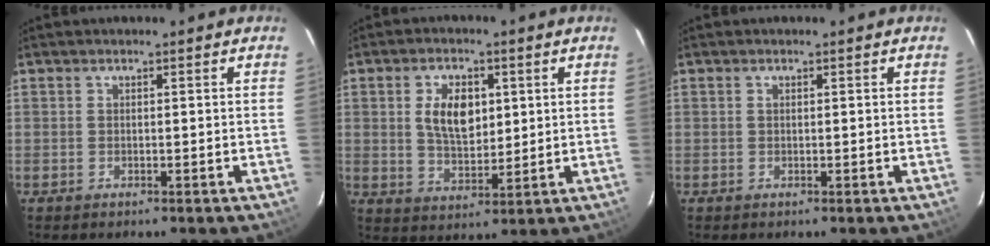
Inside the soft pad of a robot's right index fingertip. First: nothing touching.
{"total": 8.0, "force": [1.9, 4.6, 6.3], "torque": [-0.118, 0.007, 0.040]}
{"total": 0.0}